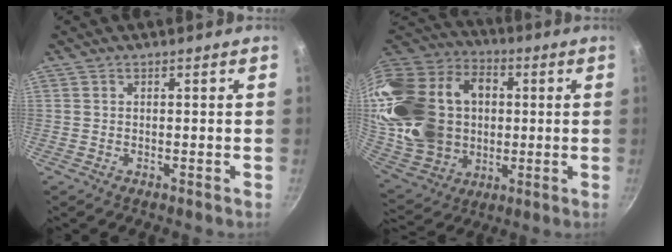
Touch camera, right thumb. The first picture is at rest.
{"total": 30.7, "force": [2.8, 23.3, 19.7], "torque": [-0.385, 0.027, 0.068]}